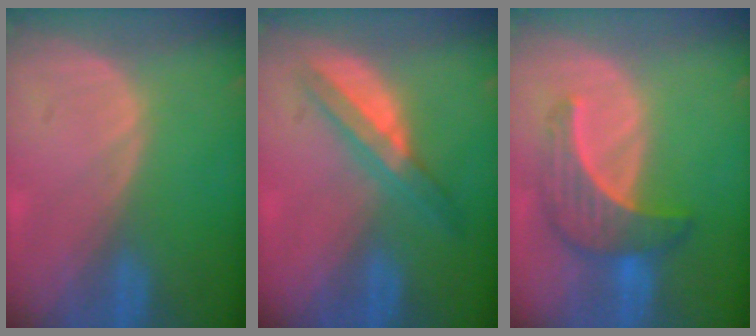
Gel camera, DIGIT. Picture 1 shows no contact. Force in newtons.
{"total": 5.7, "press": 5.3, "slide": 2.1}
{"total": 6.9, "press": 6.8, "slide": 1.0}